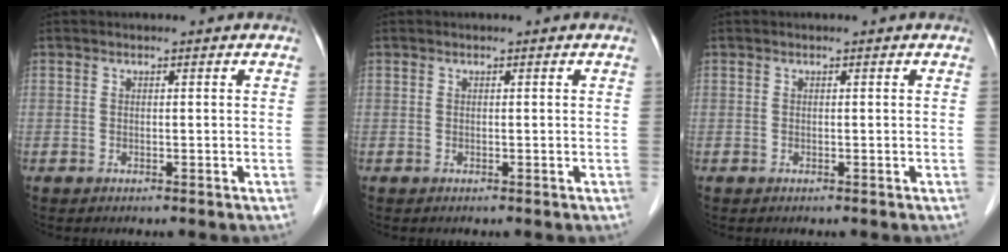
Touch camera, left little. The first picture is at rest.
{"total": 0.0}
{"total": 0.0}